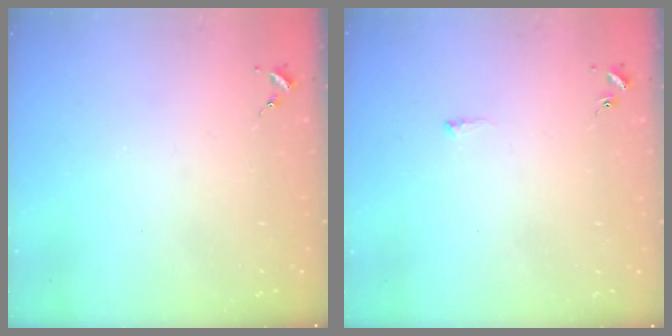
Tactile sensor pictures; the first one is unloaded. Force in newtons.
{"total": 3.5, "press": 3.4, "slide": 0.5}